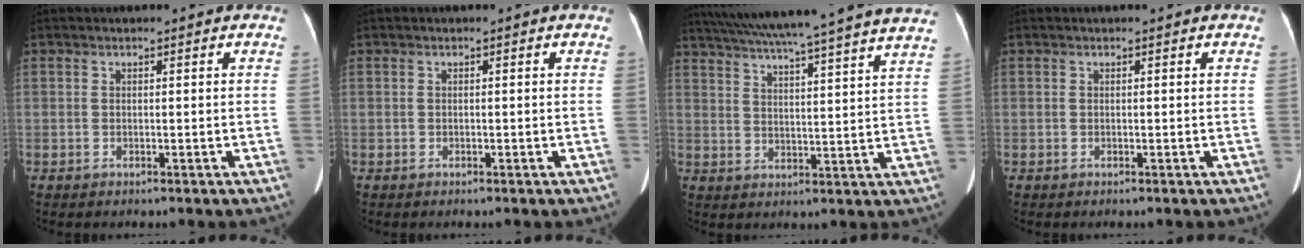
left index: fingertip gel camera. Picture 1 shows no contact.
{"total": 0.0}
{"total": 28.3, "force": [25.4, -0.2, 12.5], "torque": [-0.210, -0.016, 0.328]}
{"total": 0.0}